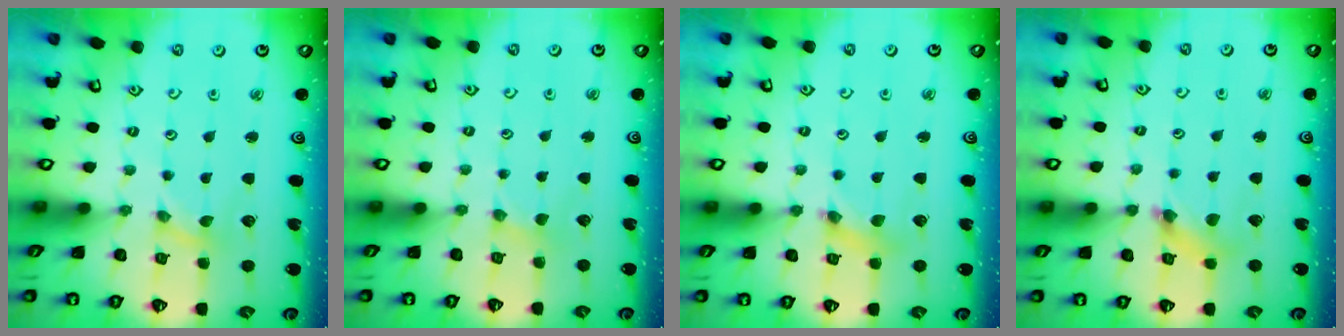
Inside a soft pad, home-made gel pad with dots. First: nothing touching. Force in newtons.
{"total": 0.6, "press": 0.6, "slide": 0.2}
{"total": 3.0, "press": 3.0, "slide": 0.3}
{"total": 4.0, "press": 3.9, "slide": 0.5}